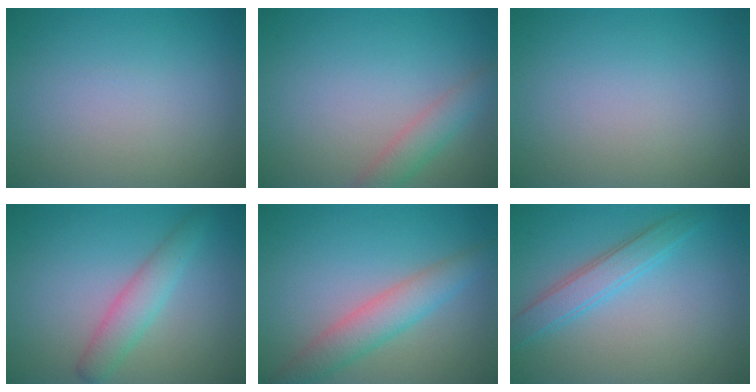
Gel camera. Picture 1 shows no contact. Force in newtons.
{"total": 2.5, "press": 2.5, "slide": 0.1}
{"total": 0.0}
{"total": 2.9, "press": 2.9, "slide": 0.1}
{"total": 3.8, "press": 3.8, "slide": 0.2}
{"total": 3.0, "press": 3.0, "slide": 0.1}